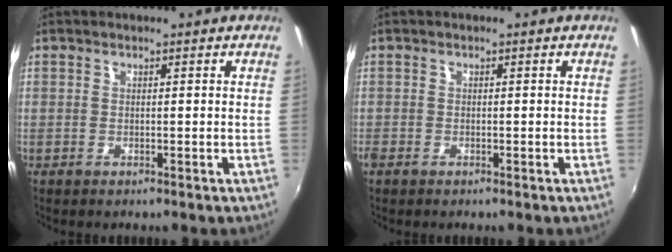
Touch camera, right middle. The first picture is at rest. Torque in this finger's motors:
{"motor_torque": [0.18, -0.17, 0.14, 0.06]}